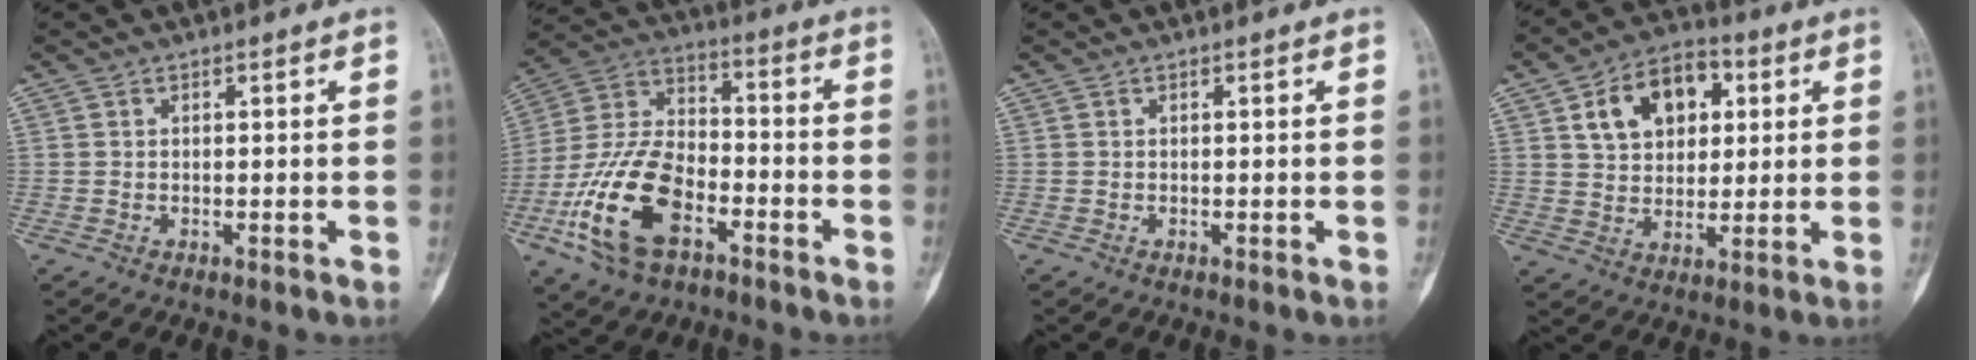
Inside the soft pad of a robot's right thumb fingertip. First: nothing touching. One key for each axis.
{"total": 18.2, "fx": -7.7, "fy": 9.9, "fz": 13.2, "tx": -0.264, "ty": 0.042, "tz": -0.147}
{"total": 0.0}
{"total": 13.0, "fx": 4.3, "fy": 9.0, "fz": 8.4, "tx": -0.101, "ty": 0.002, "tz": 0.069}